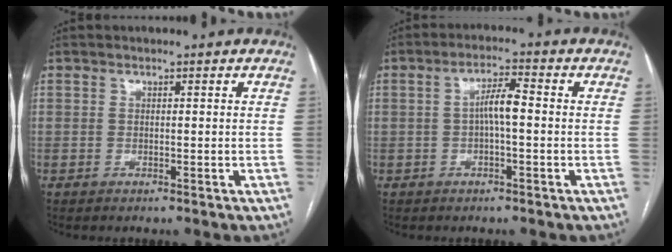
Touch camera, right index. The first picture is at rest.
{"total": 4.3, "force": [-0.2, 0.7, 4.3], "torque": [-0.078, 0.013, -0.003]}